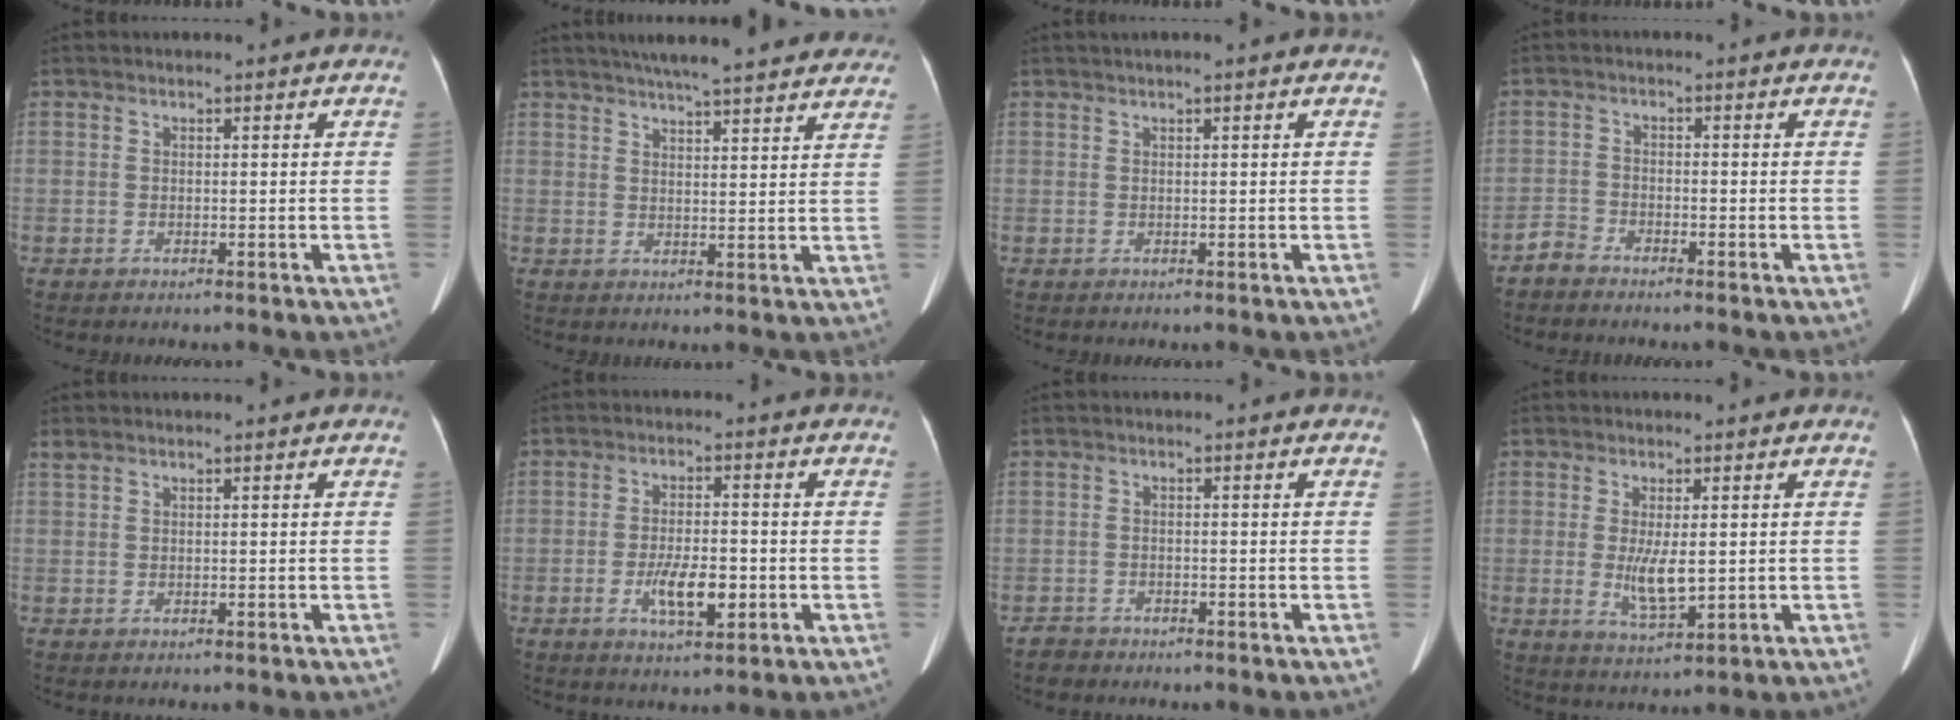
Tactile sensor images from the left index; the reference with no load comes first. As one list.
[{"total": 19.1, "force": [16.6, 2.6, 9.1], "torque": [-0.122, 0.031, 0.205]}, {"total": 1.1, "force": [0.6, -0.2, 0.8], "torque": [-0.015, 0.010, 0.011]}, {"total": 2.1, "force": [-2.1, 0.4, 0.0], "torque": [0.000, -0.005, -0.041]}, {"total": 0.5, "force": [0.4, 0.1, 0.2], "torque": [-0.013, 0.014, 0.017]}, {"total": 6.1, "force": [-2.1, 1.9, 5.4], "torque": [-0.101, -0.005, -0.035]}, {"total": 1.7, "force": [-1.5, 0.7, -0.1], "torque": [-0.009, -0.003, -0.027]}, {"total": 5.1, "force": [-0.2, 1.4, 5.0], "torque": [-0.098, -0.015, 0.000]}]